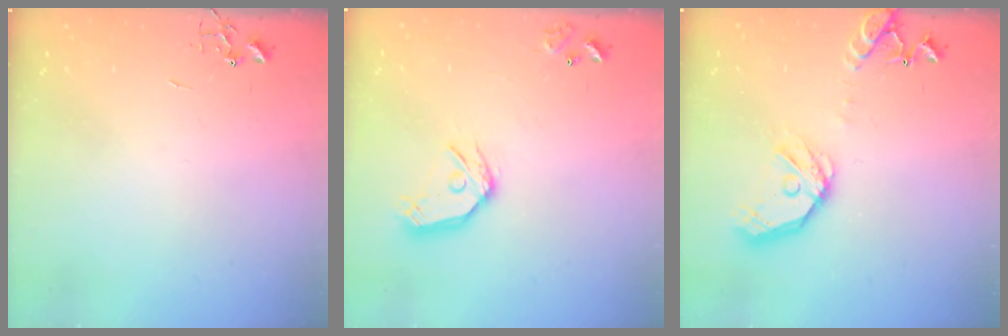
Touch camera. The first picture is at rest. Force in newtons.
{"total": 12.3, "press": 12.2, "slide": 1.5}
{"total": 16.6, "press": 16.4, "slide": 2.7}